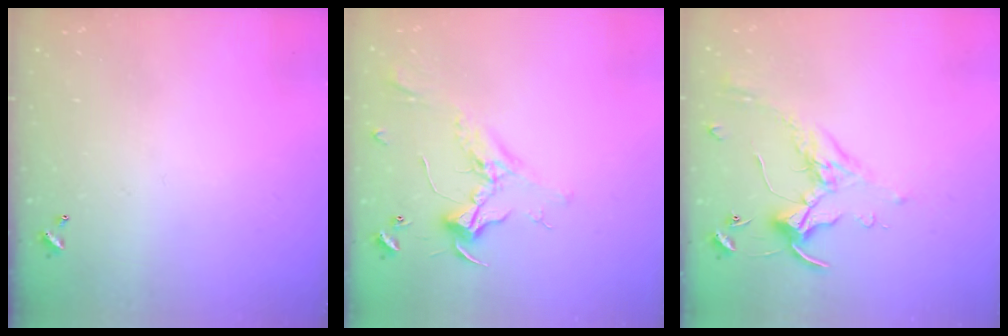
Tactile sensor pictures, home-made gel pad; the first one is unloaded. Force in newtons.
{"total": 2.5, "press": 2.4, "slide": 0.8}
{"total": 0.7, "press": 0.6, "slide": 0.4}